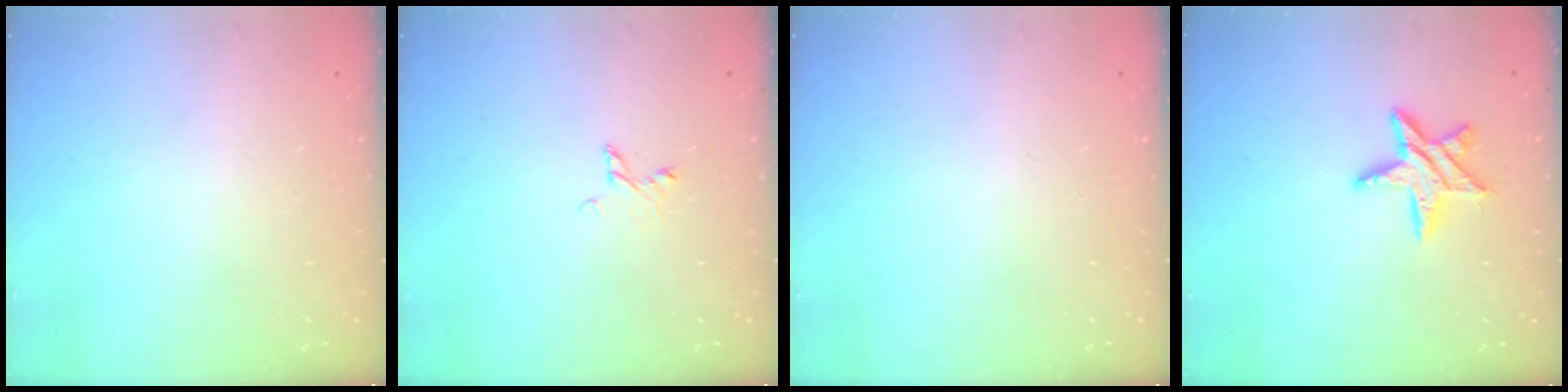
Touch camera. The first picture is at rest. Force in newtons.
{"total": 3.5, "press": 3.5, "slide": 0.4}
{"total": 0.0}
{"total": 10.5, "press": 10.5, "slide": 0.6}